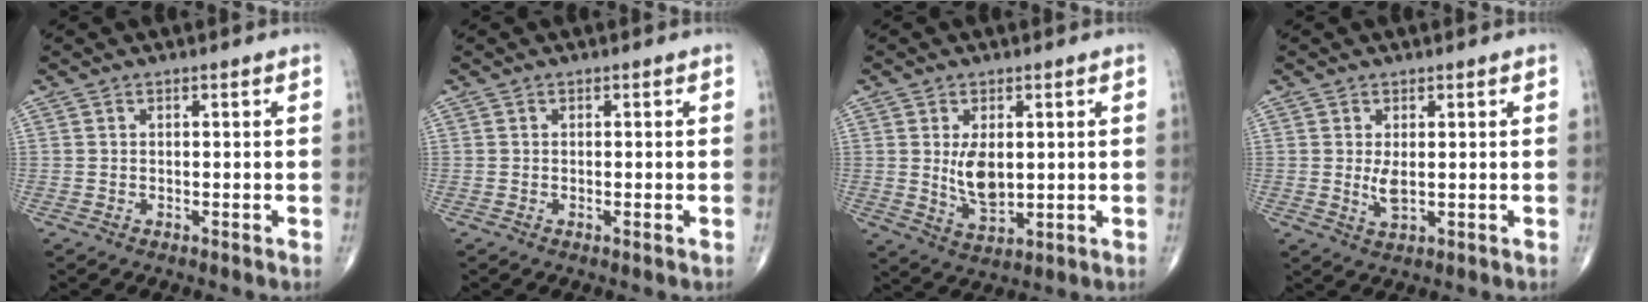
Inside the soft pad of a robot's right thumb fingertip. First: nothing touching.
{"total": 0.7, "force": [-0.2, 0.0, 0.7], "torque": [-0.011, -0.001, -0.003]}
{"total": 6.8, "force": [0.9, 3.7, 5.7], "torque": [-0.091, -0.017, 0.025]}
{"total": 2.8, "force": [0.2, 1.1, 2.6], "torque": [-0.053, -0.010, 0.010]}